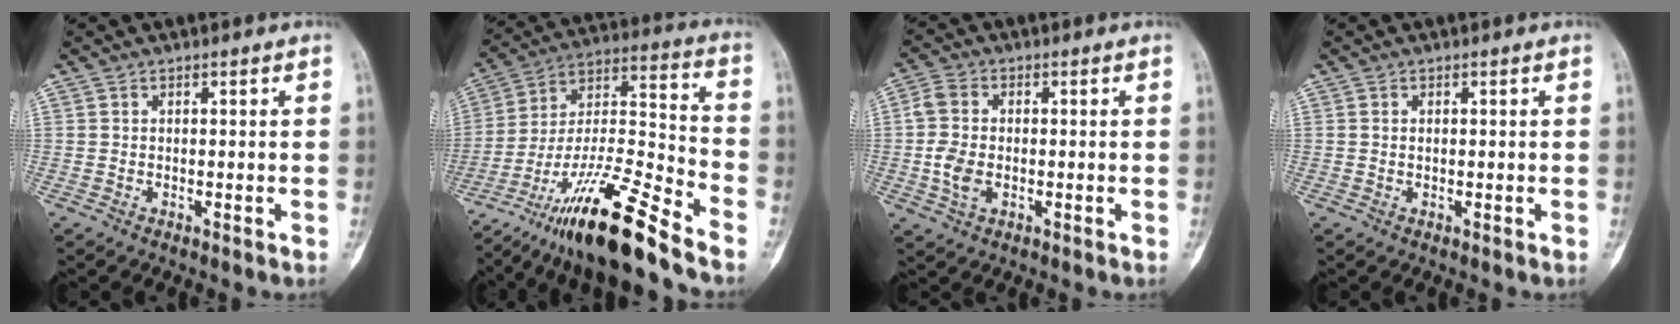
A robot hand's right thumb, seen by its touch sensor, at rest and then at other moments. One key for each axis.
{"total": 20.5, "fx": -15.2, "fy": 2.0, "fz": 13.6, "tx": -0.277, "ty": 0.069, "tz": -0.274}
{"total": 6.4, "fx": -0.8, "fy": 4.3, "fz": 4.7, "tx": -0.105, "ty": 0.009, "tz": -0.019}
{"total": 0.7, "fx": 0.2, "fy": 0.4, "fz": 0.5, "tx": -0.007, "ty": 0.001, "tz": 0.003}